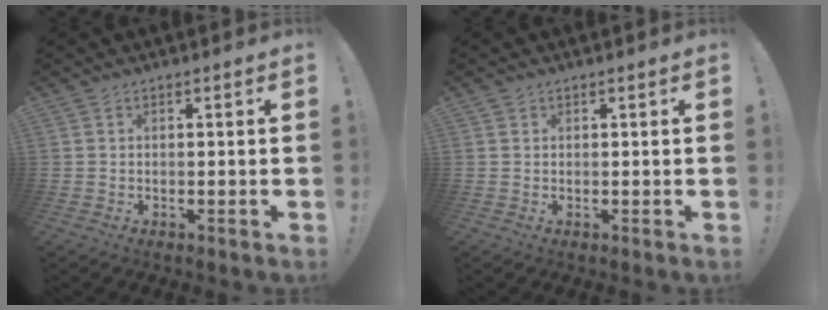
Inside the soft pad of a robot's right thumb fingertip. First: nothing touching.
{"total": 0.5, "force": [0.4, 0.3, 0.1], "torque": [0.007, -0.004, 0.006]}